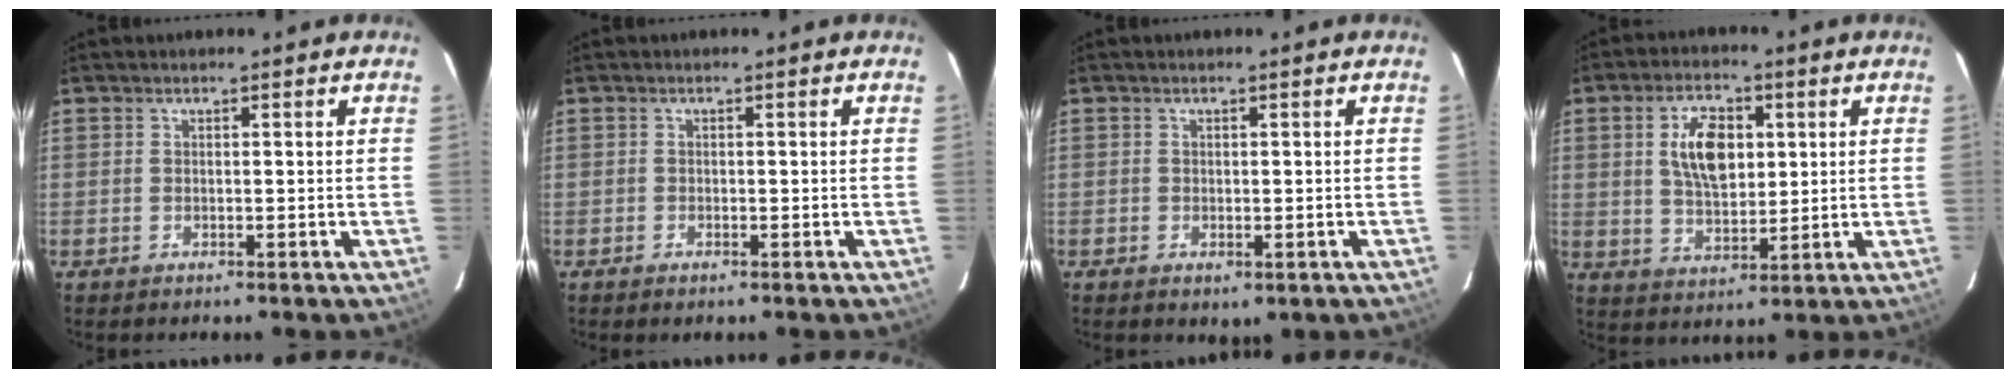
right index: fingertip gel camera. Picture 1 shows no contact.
{"total": 0.9, "force": [-0.7, 0.3, 0.4], "torque": [-0.009, -0.003, -0.013]}
{"total": 1.6, "force": [-0.4, 1.2, 0.9], "torque": [-0.015, -0.006, -0.005]}
{"total": 9.6, "force": [2.3, 5.2, 7.8], "torque": [-0.145, 0.011, 0.046]}